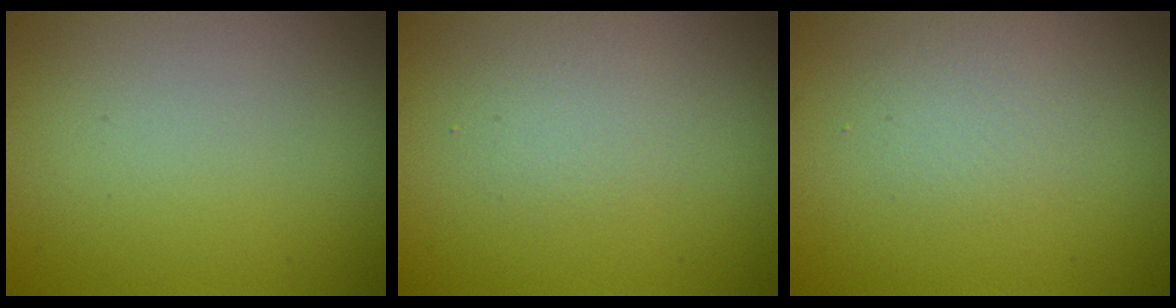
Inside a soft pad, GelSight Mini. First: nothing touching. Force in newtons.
{"total": 1.7, "press": 1.7, "slide": 0.2}
{"total": 1.7, "press": 1.7, "slide": 0.0}